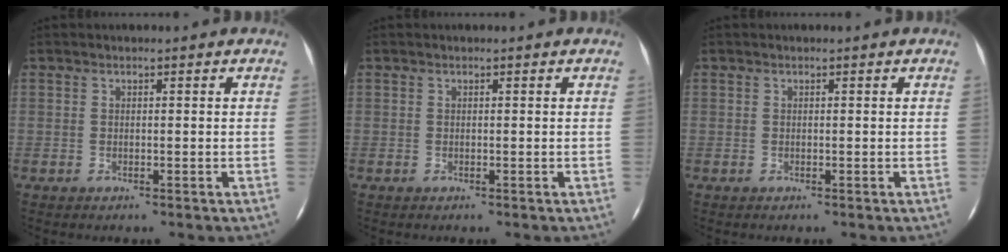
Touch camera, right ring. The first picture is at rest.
{"total": 0.0}
{"total": 0.0}